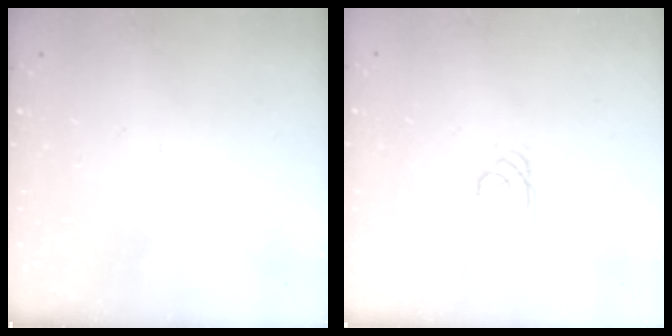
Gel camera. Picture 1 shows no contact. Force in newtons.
{"total": 1.3, "press": 1.3, "slide": 0.1}